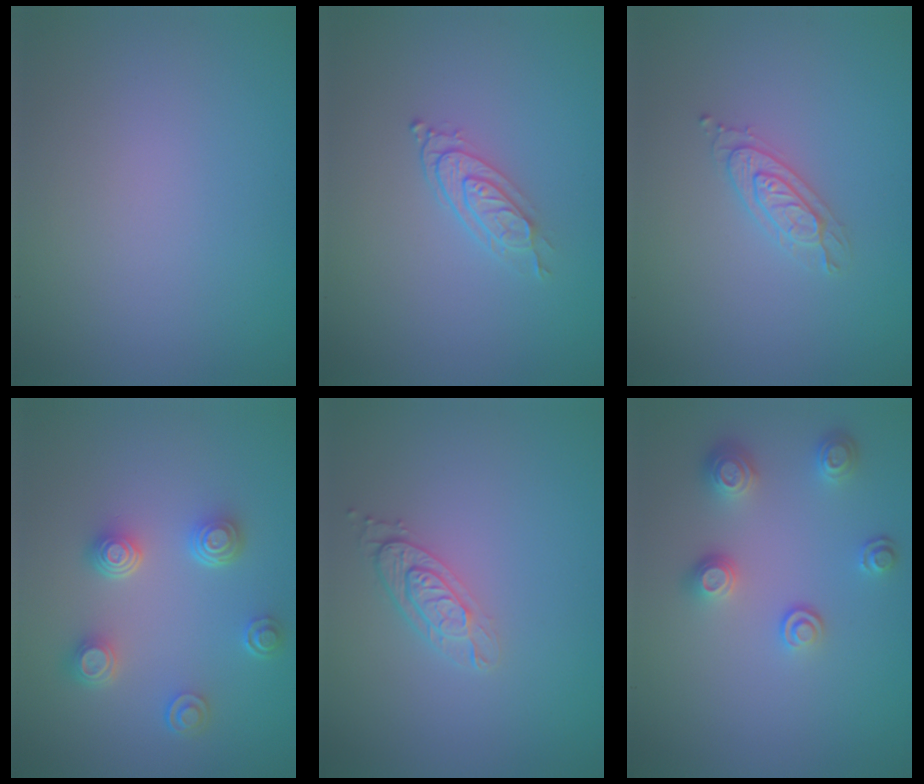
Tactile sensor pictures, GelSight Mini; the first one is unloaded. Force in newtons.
{"total": 2.7, "press": 2.1, "slide": 1.7}
{"total": 2.2, "press": 2.1, "slide": 0.5}
{"total": 4.1, "press": 3.2, "slide": 2.6}
{"total": 2.9, "press": 2.2, "slide": 1.9}
{"total": 3.0, "press": 2.6, "slide": 1.6}